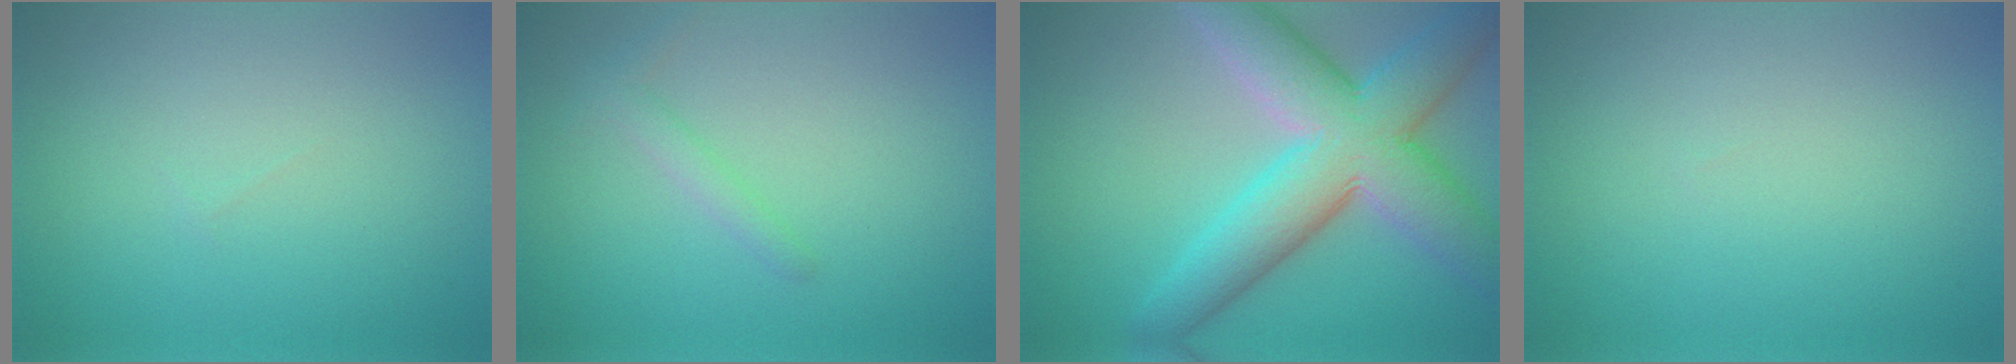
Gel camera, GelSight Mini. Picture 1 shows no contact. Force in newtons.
{"total": 1.3, "press": 1.3, "slide": 0.1}
{"total": 10.1, "press": 10.1, "slide": 0.7}
{"total": 0.0}